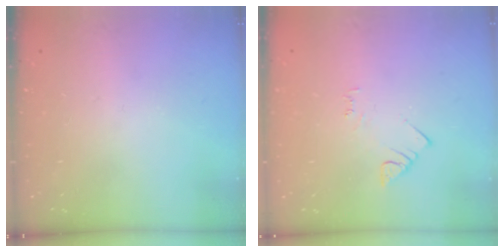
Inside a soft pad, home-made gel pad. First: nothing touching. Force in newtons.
{"total": 2.5, "press": 2.5, "slide": 0.4}